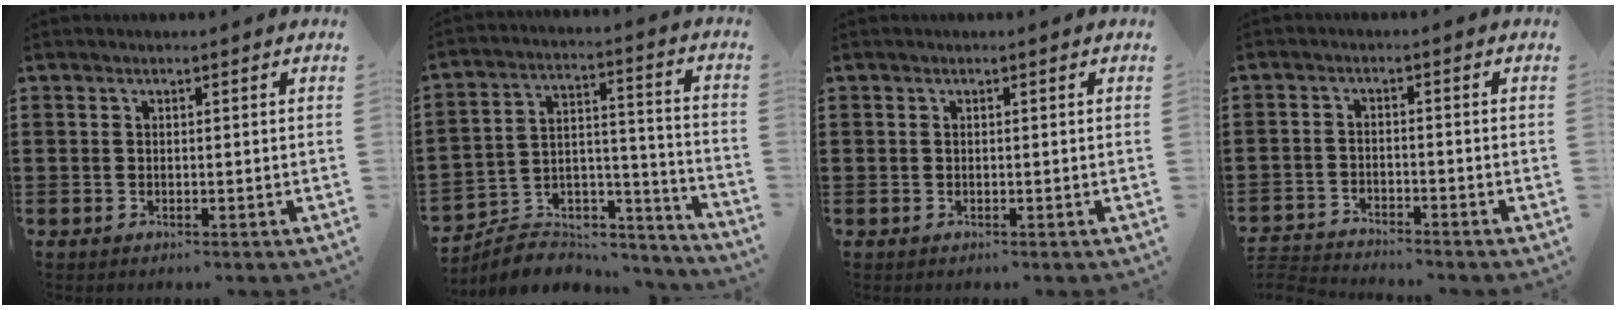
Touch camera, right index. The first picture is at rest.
{"total": 6.0, "force": [-5.1, 2.8, 1.1], "torque": [-0.018, 0.007, -0.097]}
{"total": 0.0}
{"total": 3.0, "force": [-3.0, 0.0, -0.1], "torque": [-0.005, -0.003, -0.065]}